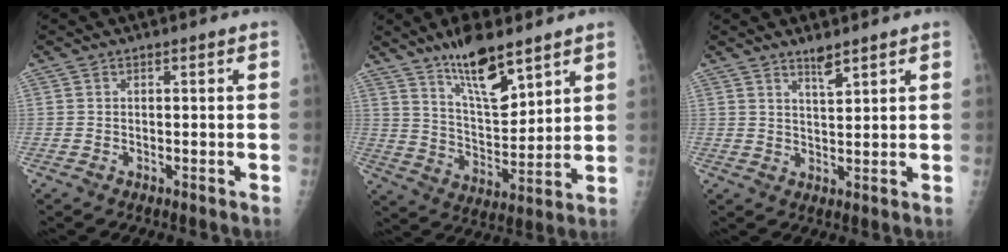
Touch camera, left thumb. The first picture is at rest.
{"total": 12.6, "force": [8.8, 4.0, 8.1], "torque": [-0.120, -0.061, 0.165]}
{"total": 3.2, "force": [2.5, 0.6, 1.9], "torque": [-0.028, -0.021, 0.046]}